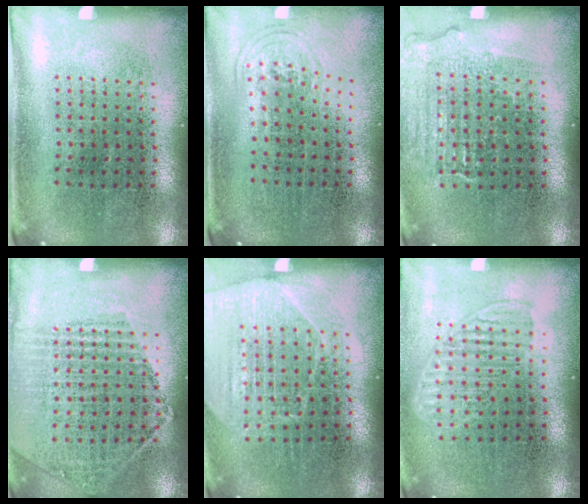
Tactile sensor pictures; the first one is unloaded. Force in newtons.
{"total": 0.9, "press": 0.6, "slide": 0.7}
{"total": 1.1, "press": 1.1, "slide": 0.3}
{"total": 1.4, "press": 1.4, "slide": 0.4}
{"total": 1.6, "press": 1.6, "slide": 0.1}
{"total": 1.3, "press": 1.1, "slide": 0.7}